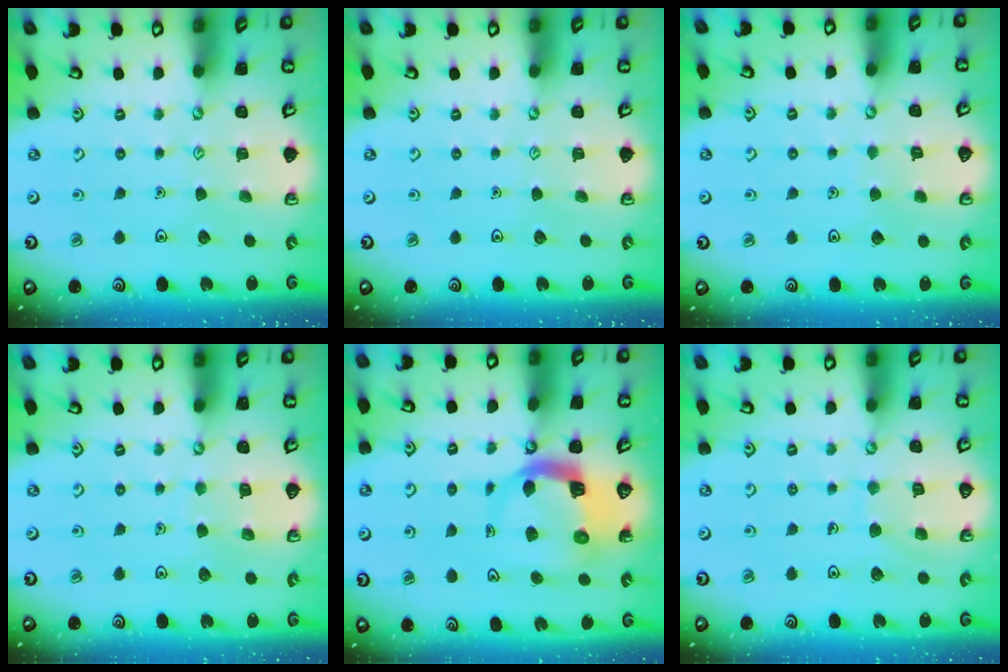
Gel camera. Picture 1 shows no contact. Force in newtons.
{"total": 0.0}
{"total": 2.9, "press": 2.9, "slide": 0.3}
{"total": 4.7, "press": 4.6, "slide": 0.4}
{"total": 6.6, "press": 6.5, "slide": 0.8}
{"total": 6.6, "press": 6.6, "slide": 0.6}